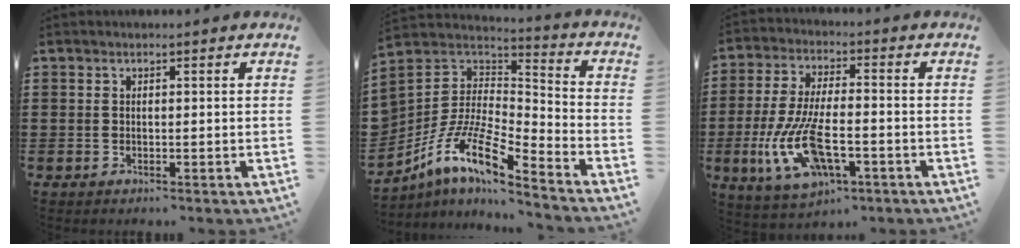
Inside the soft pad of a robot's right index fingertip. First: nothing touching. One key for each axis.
{"total": 10.3, "fx": -7.3, "fy": 2.6, "fz": 6.7, "tx": -0.148, "ty": -0.006, "tz": -0.152}
{"total": 12.4, "fx": -4.1, "fy": 5.1, "fz": 10.5, "tx": -0.237, "ty": -0.012, "tz": -0.074}